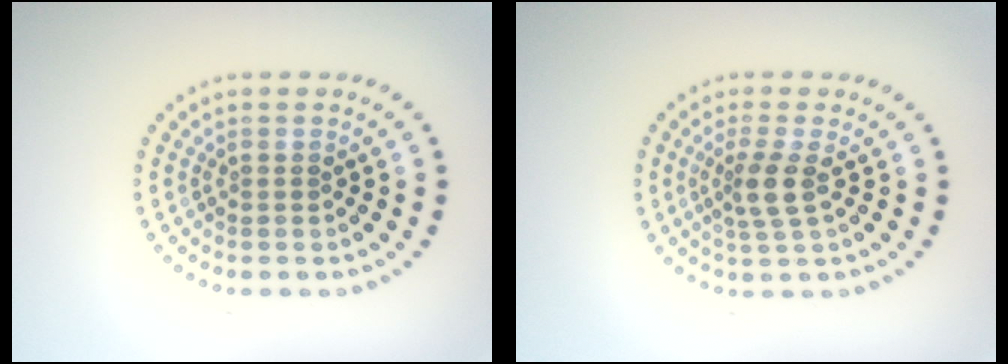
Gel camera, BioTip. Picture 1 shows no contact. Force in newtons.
{"total": 2.6, "press": 2.0, "slide": 1.6}